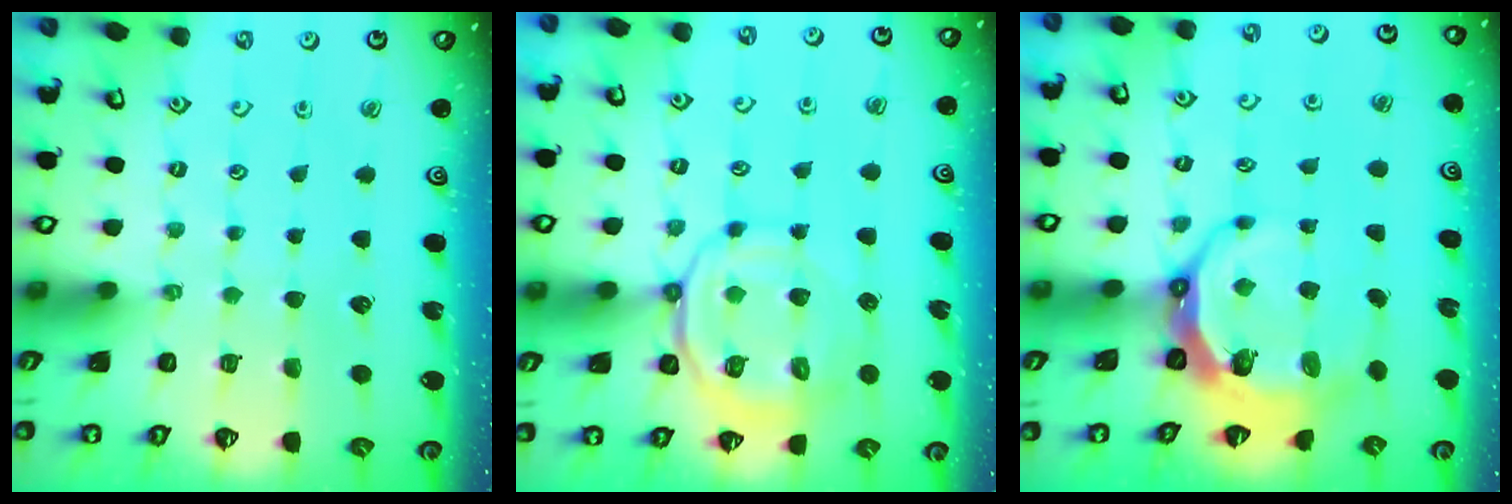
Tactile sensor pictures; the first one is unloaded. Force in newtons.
{"total": 12.4, "press": 12.3, "slide": 1.8}
{"total": 8.4, "press": 7.3, "slide": 4.2}